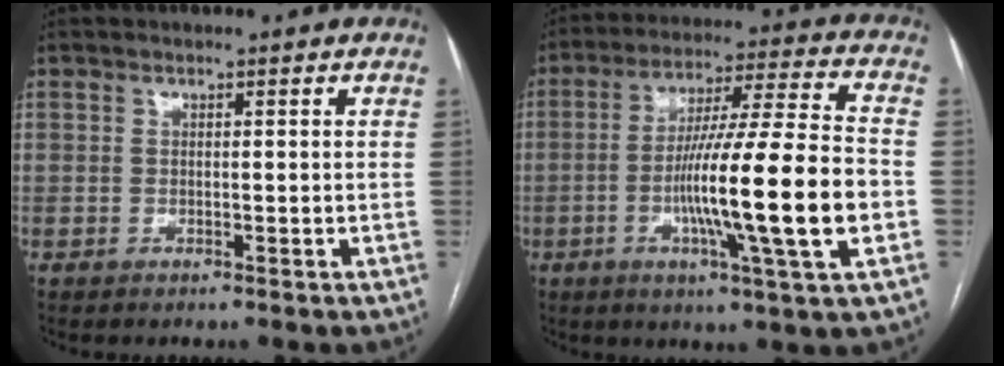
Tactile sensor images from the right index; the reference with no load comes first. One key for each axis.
{"total": 18.8, "fx": -4.1, "fy": -0.3, "fz": 18.3, "tx": -0.306, "ty": -0.006, "tz": -0.072}